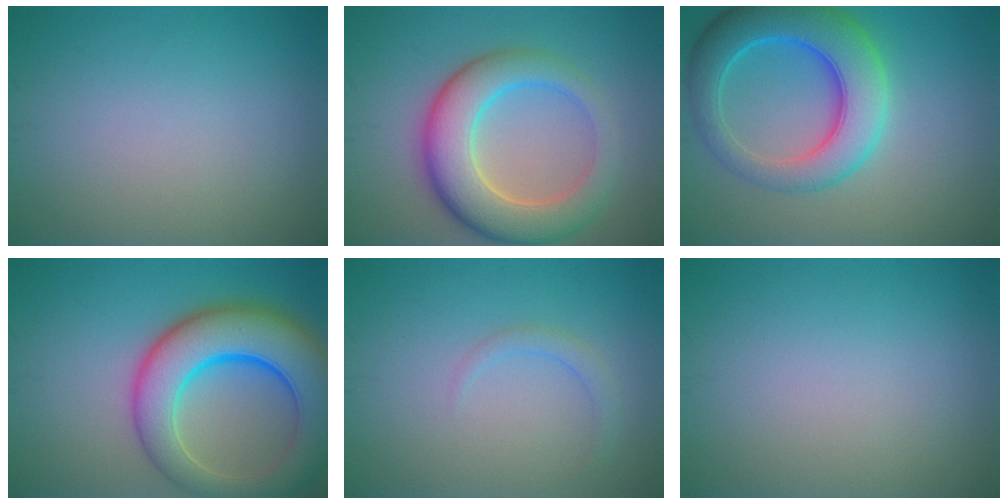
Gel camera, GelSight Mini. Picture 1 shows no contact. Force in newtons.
{"total": 8.2, "press": 8.2, "slide": 0.5}
{"total": 8.4, "press": 8.4, "slide": 0.4}
{"total": 10.8, "press": 10.8, "slide": 0.6}
{"total": 1.3, "press": 1.3, "slide": 0.1}
{"total": 0.0}